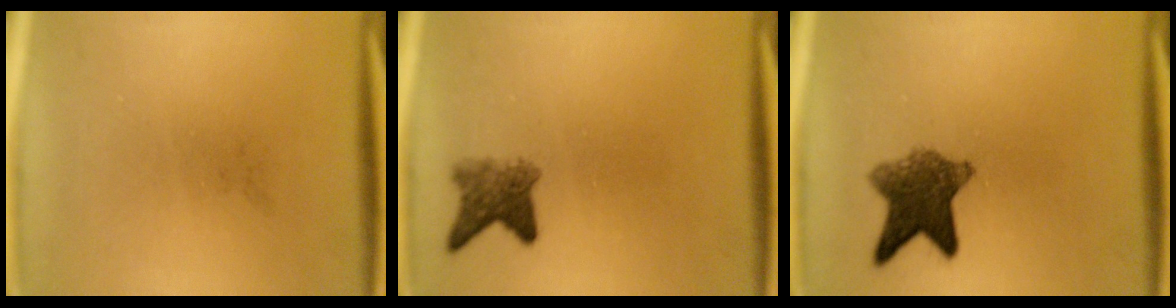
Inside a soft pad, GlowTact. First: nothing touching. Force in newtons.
{"total": 3.7}
{"total": 7.8}